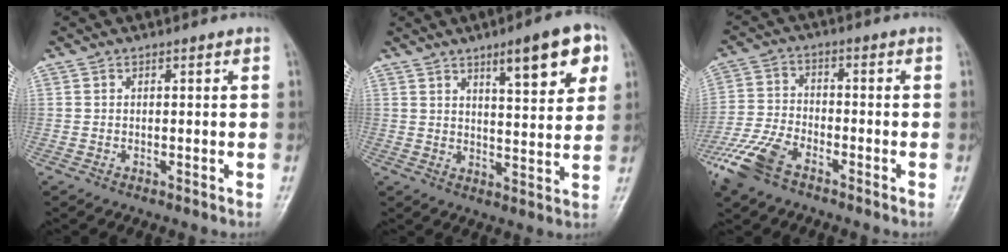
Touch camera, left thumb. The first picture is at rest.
{"total": 11.6, "force": [5.9, 3.2, 9.5], "torque": [-0.107, -0.022, 0.081]}
{"total": 9.4, "force": [-6.2, 4.5, 5.5], "torque": [-0.124, 0.009, -0.129]}